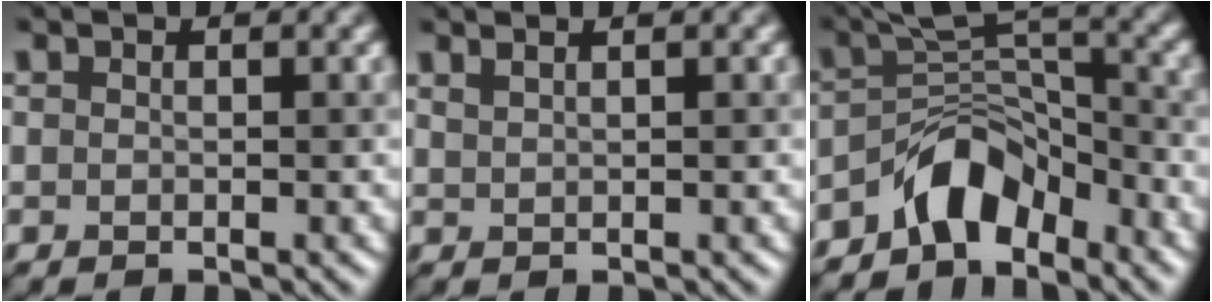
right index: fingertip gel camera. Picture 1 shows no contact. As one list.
[{"total": 2.1, "force": [1.5, 0.9, 1.2], "torque": [-0.014, 0.006, 0.011]}, {"total": 5.3, "force": [-3.8, 2.6, 2.7], "torque": [-0.029, 0.014, -0.077]}]